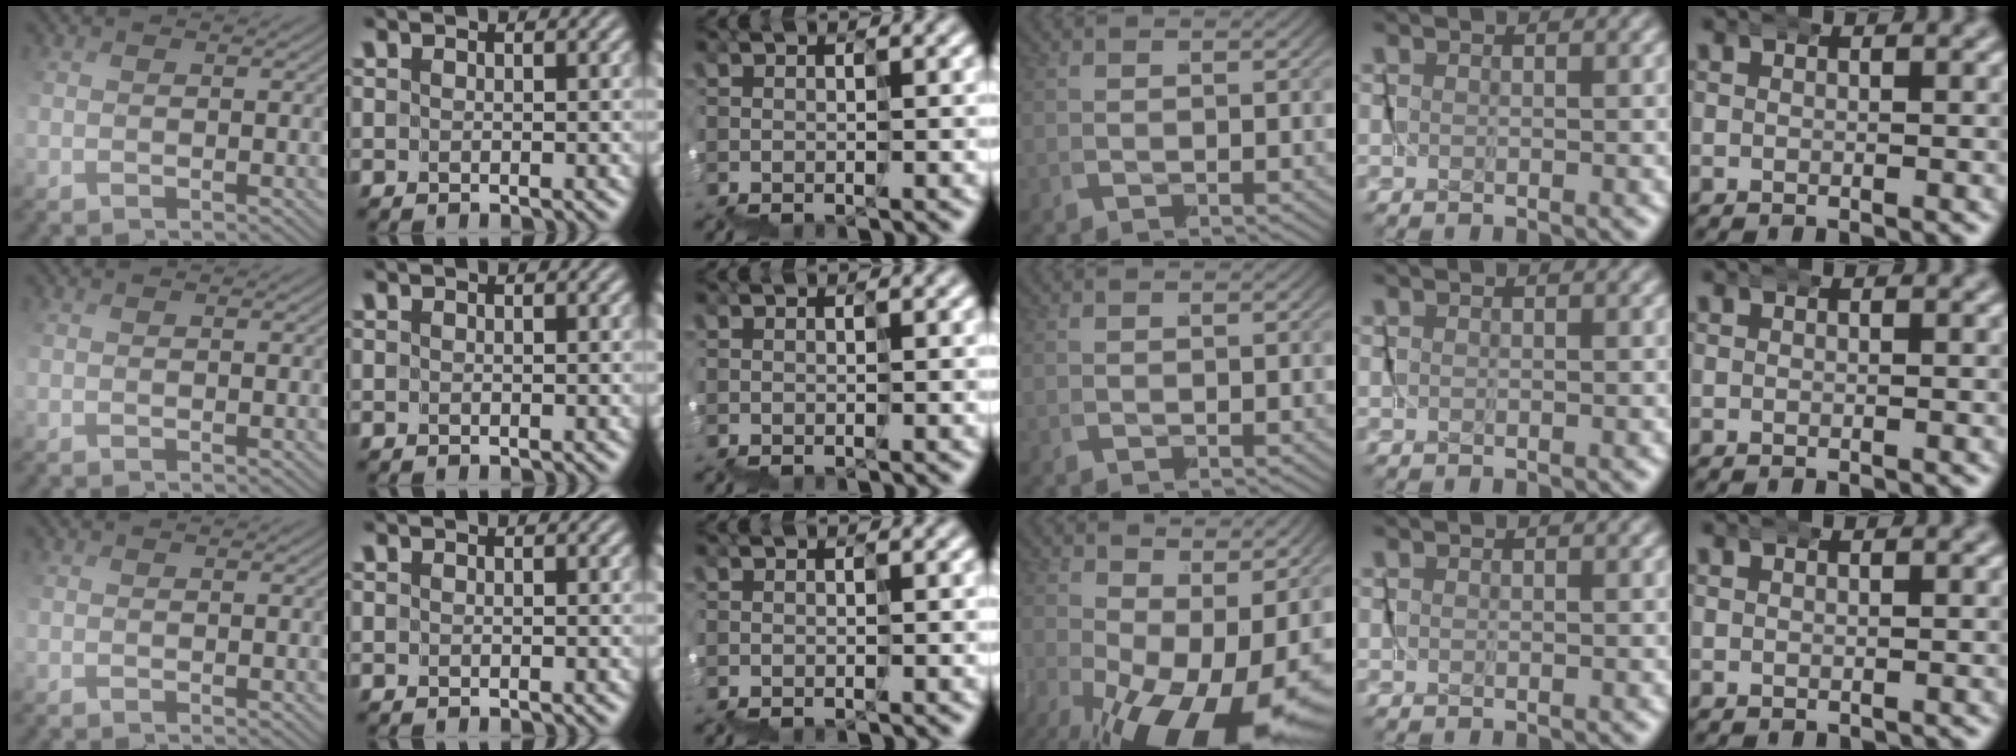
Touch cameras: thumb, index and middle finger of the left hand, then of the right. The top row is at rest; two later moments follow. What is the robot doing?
{"motion": "wrap", "object": "ethernet cable"}